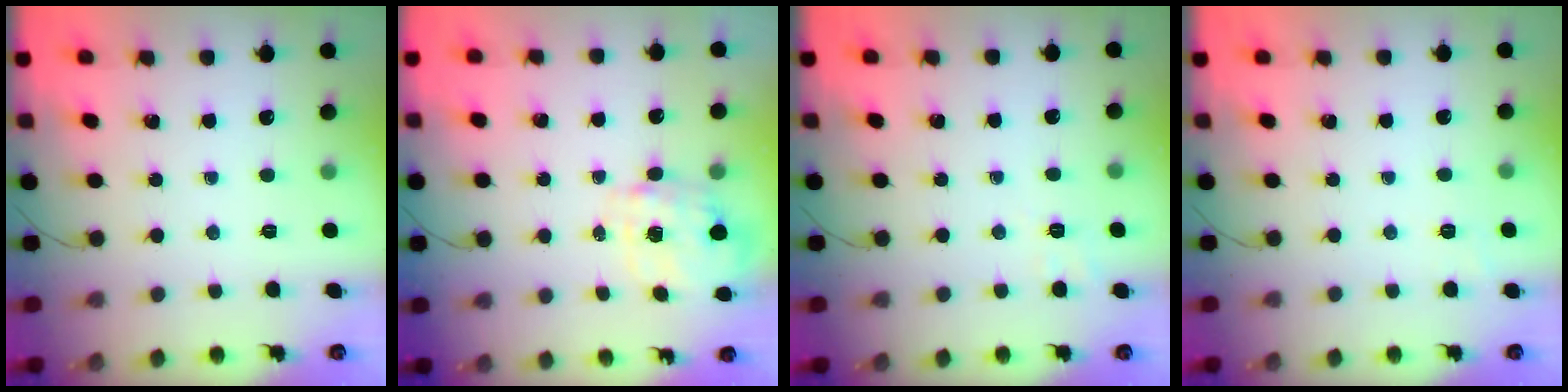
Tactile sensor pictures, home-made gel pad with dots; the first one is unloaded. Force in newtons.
{"total": 3.7, "press": 3.7, "slide": 0.8}
{"total": 2.9, "press": 2.2, "slide": 1.9}
{"total": 1.6, "press": 0.2, "slide": 1.6}